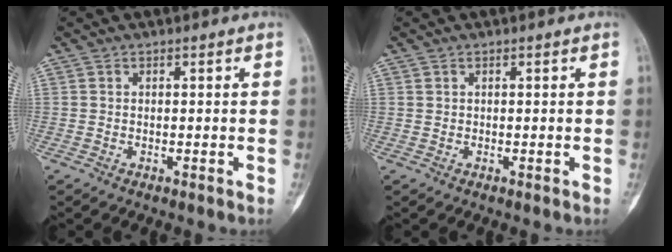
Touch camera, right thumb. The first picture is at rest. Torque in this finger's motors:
{"motor_torque": [-0.42, 0.00, -0.01, 0.15, 0.02]}